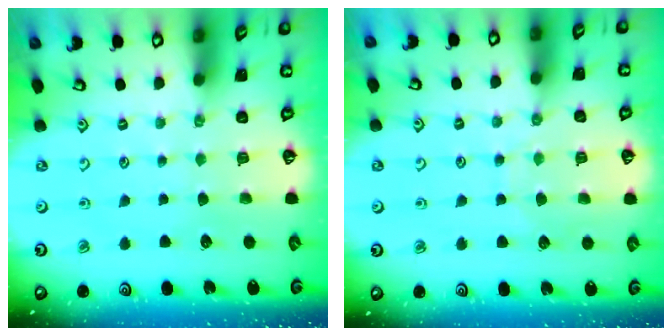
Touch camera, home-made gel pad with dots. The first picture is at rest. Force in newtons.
{"total": 6.4, "press": 6.3, "slide": 0.6}